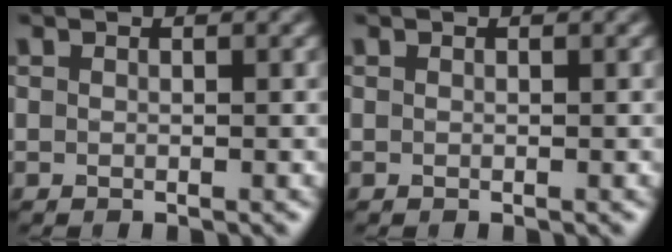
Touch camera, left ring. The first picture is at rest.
{"total": 0.0}